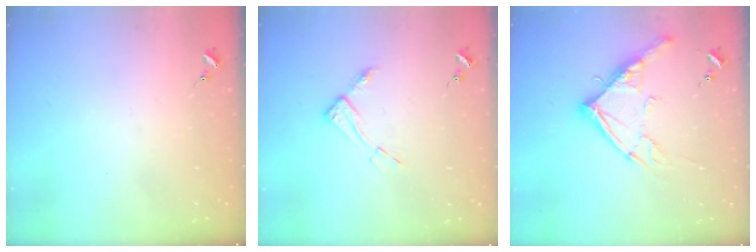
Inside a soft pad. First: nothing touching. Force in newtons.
{"total": 7.7, "press": 7.7, "slide": 0.6}
{"total": 14.5, "press": 14.4, "slide": 1.4}